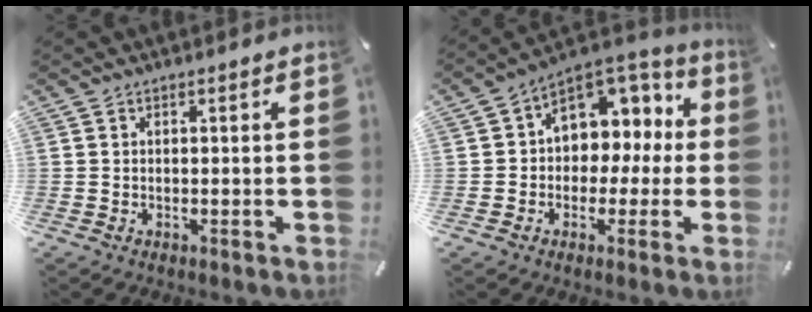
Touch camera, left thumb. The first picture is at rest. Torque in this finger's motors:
{"motor_torque": [0.58, 1.30, 0.43, 0.29, 0.27]}